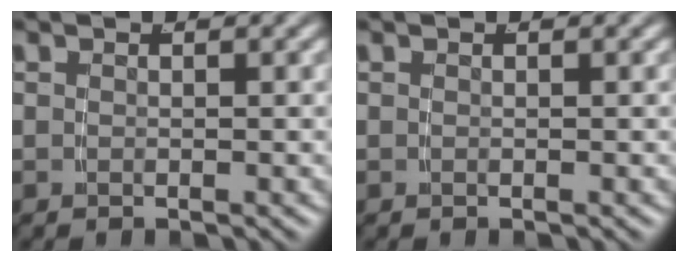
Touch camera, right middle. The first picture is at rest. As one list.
[{"total": 0.0}]